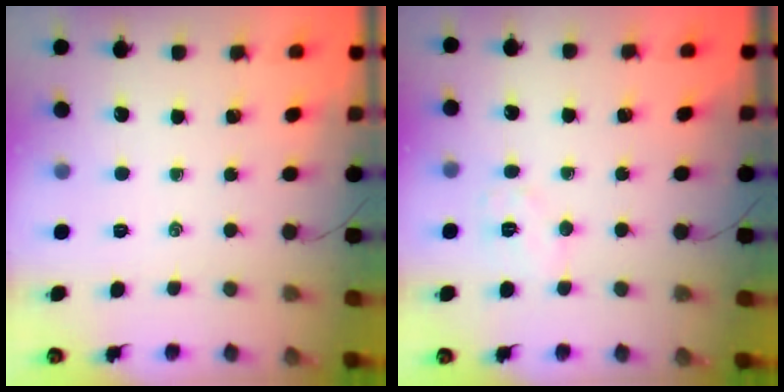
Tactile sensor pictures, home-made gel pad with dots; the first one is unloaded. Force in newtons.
{"total": 6.2, "press": 6.1, "slide": 0.9}